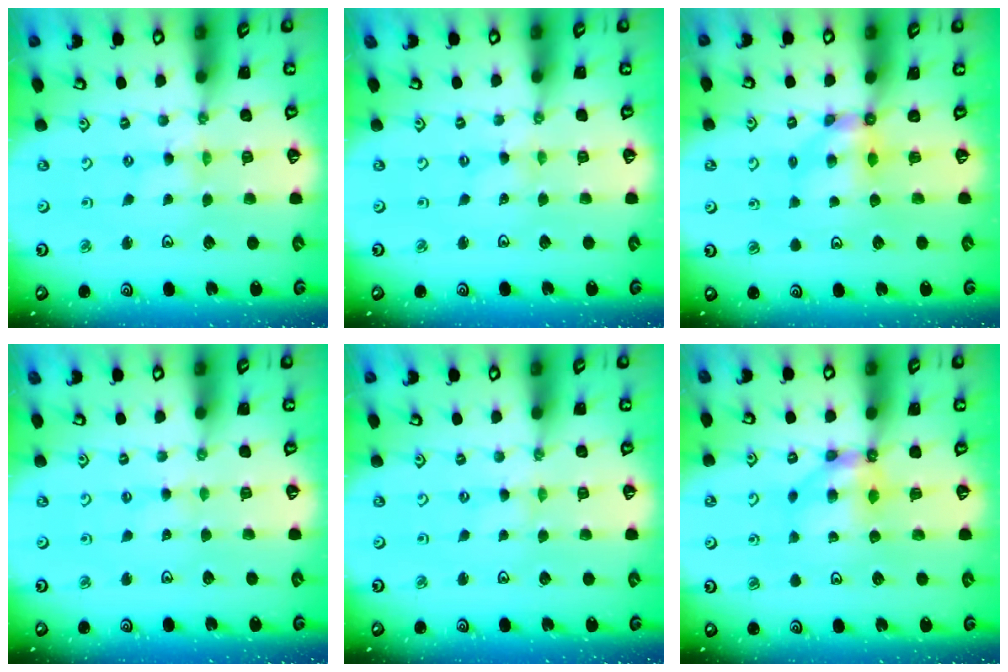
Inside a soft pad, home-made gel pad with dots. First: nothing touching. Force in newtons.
{"total": 0.0}
{"total": 5.6, "press": 5.6, "slide": 0.2}
{"total": 1.4, "press": 1.4, "slide": 0.2}
{"total": 0.0}
{"total": 6.7, "press": 6.7, "slide": 0.6}